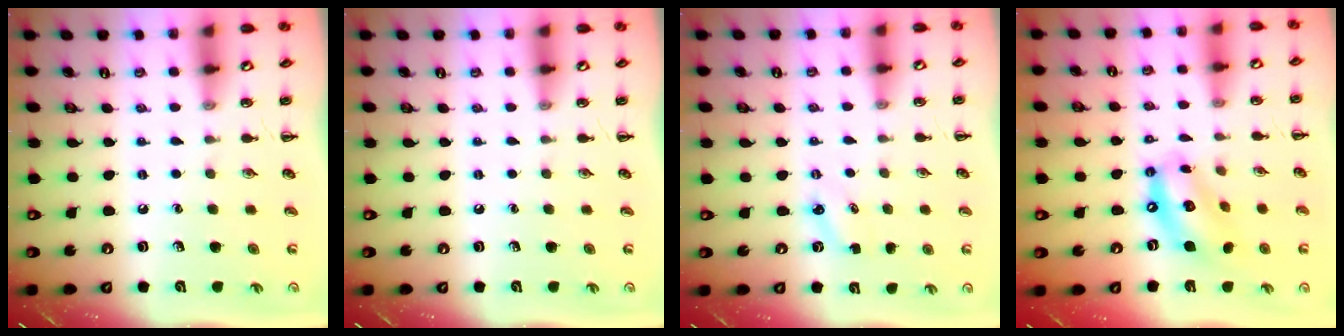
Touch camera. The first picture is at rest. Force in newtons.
{"total": 0.0}
{"total": 2.9, "press": 2.7, "slide": 0.8}
{"total": 13.3, "press": 12.8, "slide": 3.4}